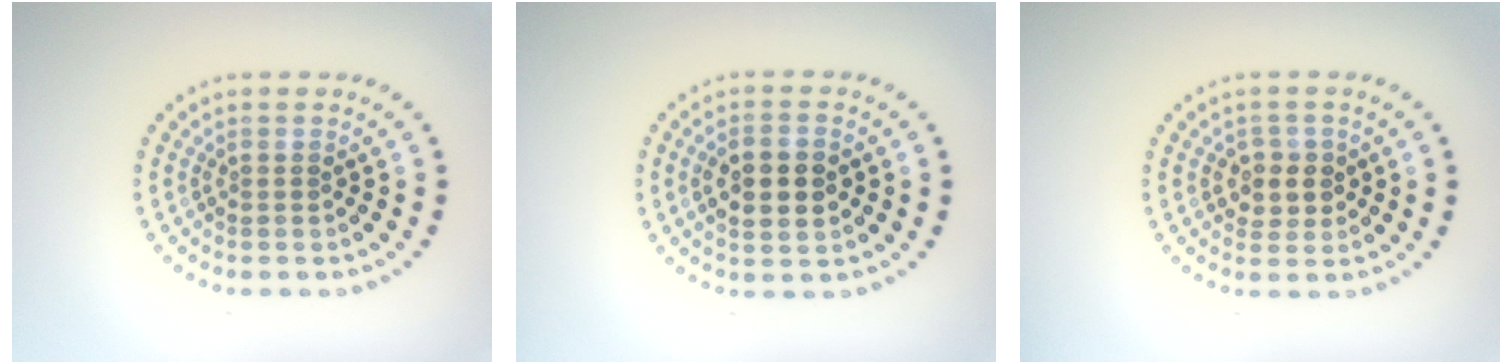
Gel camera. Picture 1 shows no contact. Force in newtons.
{"total": 3.5, "press": 3.5, "slide": 0.3}
{"total": 2.4, "press": 2.2, "slide": 0.7}